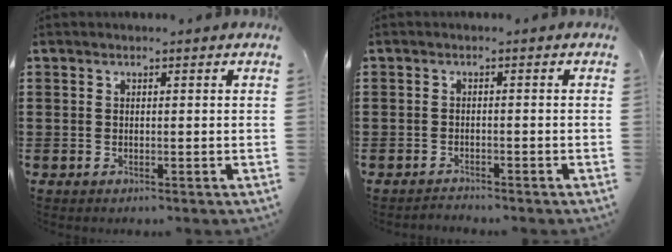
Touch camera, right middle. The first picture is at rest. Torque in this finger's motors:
{"motor_torque": [0.00, 0.00, -0.13, -0.03]}